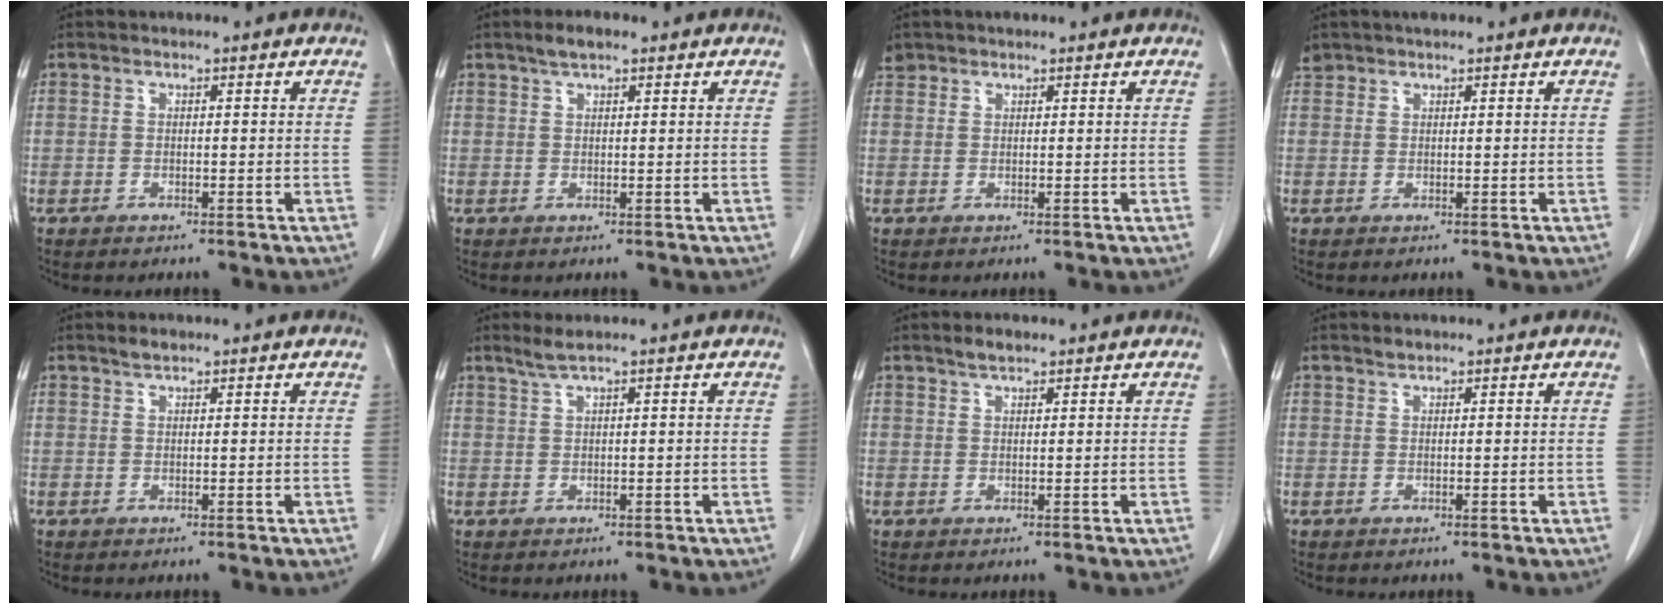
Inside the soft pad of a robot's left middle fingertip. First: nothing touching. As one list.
[{"total": 2.6, "force": [1.9, 0.7, 1.7], "torque": [-0.036, 0.008, 0.033]}, {"total": 1.7, "force": [1.2, 1.1, -0.1], "torque": [0.006, 0.009, 0.021]}, {"total": 1.8, "force": [1.7, 0.6, 0.2], "torque": [-0.011, 0.014, 0.032]}, {"total": 1.2, "force": [1.0, 0.3, 0.6], "torque": [-0.016, 0.003, 0.021]}, {"total": 1.9, "force": [1.4, -0.3, 1.3], "torque": [-0.033, 0.005, 0.033]}, {"total": 2.0, "force": [1.6, 0.6, 1.0], "torque": [-0.024, 0.004, 0.030]}, {"total": 0.6, "force": [0.6, 0.1, 0.1], "torque": [-0.009, 0.000, 0.012]}]